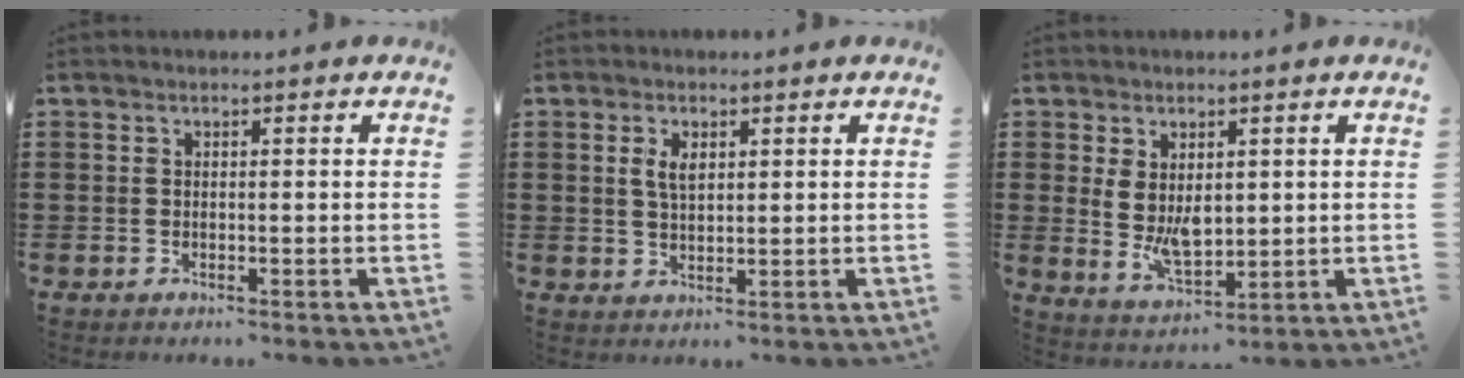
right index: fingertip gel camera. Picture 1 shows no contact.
{"total": 3.1, "force": [1.0, 1.5, 2.5], "torque": [-0.054, 0.006, 0.017]}
{"total": 5.6, "force": [1.1, 3.4, 4.3], "torque": [-0.076, -0.001, 0.018]}